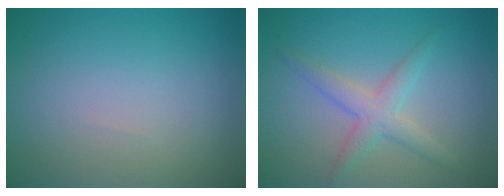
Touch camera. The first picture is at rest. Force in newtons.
{"total": 2.8, "press": 2.8, "slide": 0.0}